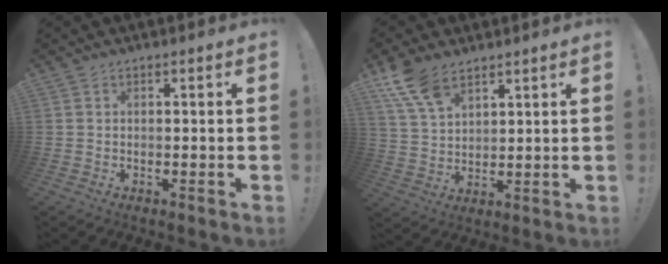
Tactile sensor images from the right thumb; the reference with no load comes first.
{"total": 9.9, "force": [6.9, 4.9, 5.2], "torque": [-0.101, -0.032, 0.135]}